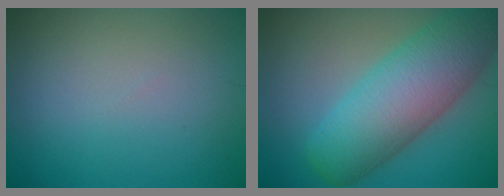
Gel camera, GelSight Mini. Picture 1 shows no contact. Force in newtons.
{"total": 9.5, "press": 9.5, "slide": 0.3}